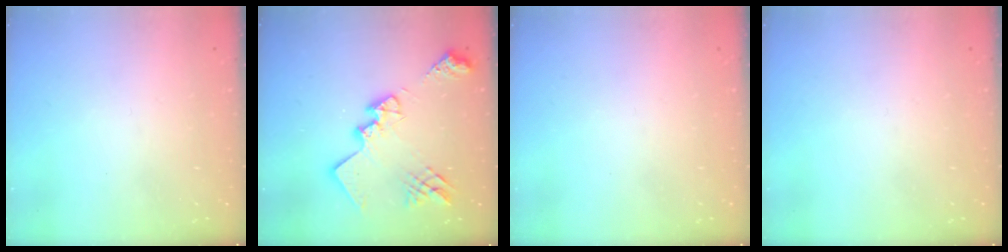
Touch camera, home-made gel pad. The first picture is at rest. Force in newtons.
{"total": 21.4, "press": 21.4, "slide": 1.0}
{"total": 0.0}
{"total": 0.0}